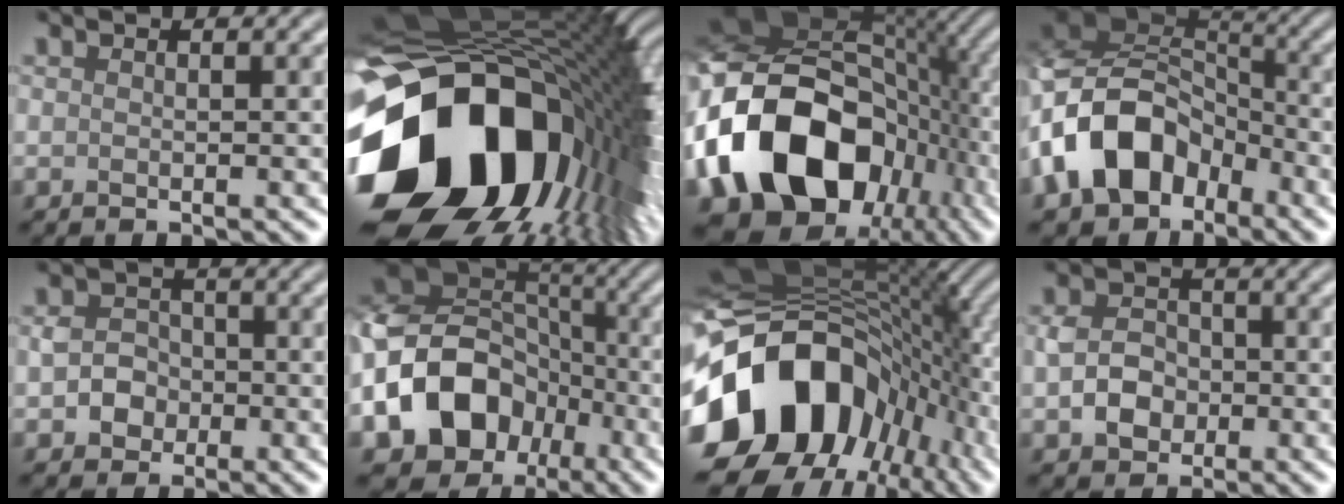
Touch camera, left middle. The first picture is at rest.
{"total": 18.9, "force": [-5.2, 12.9, 12.8], "torque": [-0.263, -0.030, -0.081]}
{"total": 18.0, "force": [-3.7, 13.2, 11.6], "torque": [-0.224, -0.010, -0.060]}
{"total": 10.6, "force": [-4.5, 7.5, 6.0], "torque": [-0.116, 0.007, -0.093]}
{"total": 2.7, "force": [-0.7, 2.4, 1.1], "torque": [-0.017, 0.005, -0.012]}
{"total": 15.7, "force": [-6.2, 12.6, 7.2], "torque": [-0.163, -0.010, -0.115]}
{"total": 17.8, "force": [-5.0, 13.4, 10.6], "torque": [-0.205, -0.021, -0.081]}
{"total": 3.5, "force": [-0.8, 2.9, 1.9], "torque": [-0.037, 0.003, -0.014]}